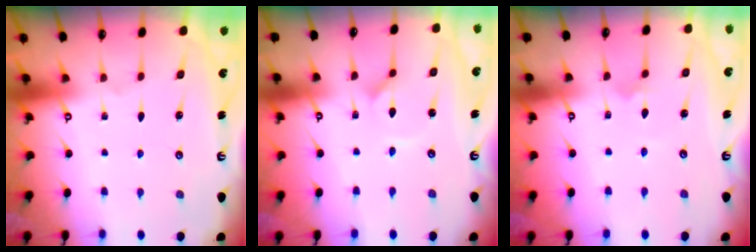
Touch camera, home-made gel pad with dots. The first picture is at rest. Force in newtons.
{"total": 1.5, "press": 1.5, "slide": 0.1}
{"total": 3.4, "press": 3.3, "slide": 0.3}